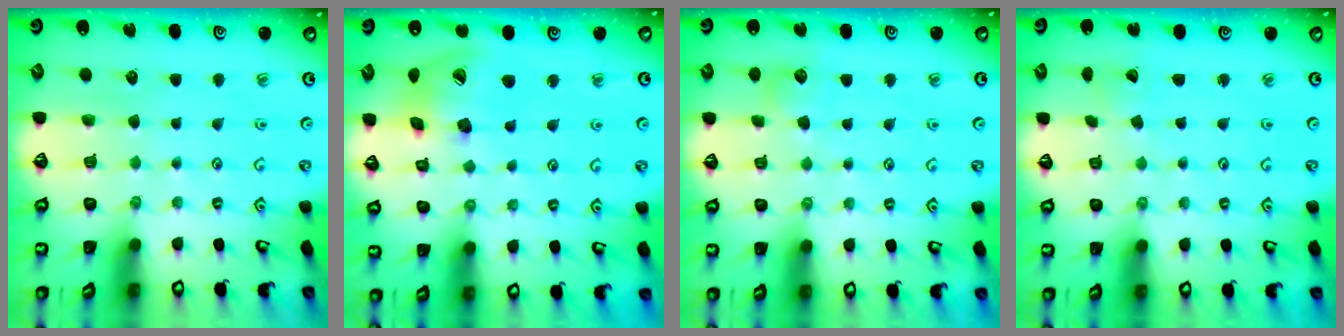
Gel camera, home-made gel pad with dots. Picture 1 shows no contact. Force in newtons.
{"total": 15.6, "press": 15.4, "slide": 2.3}
{"total": 7.2, "press": 7.1, "slide": 0.8}
{"total": 1.5, "press": 1.5, "slide": 0.2}